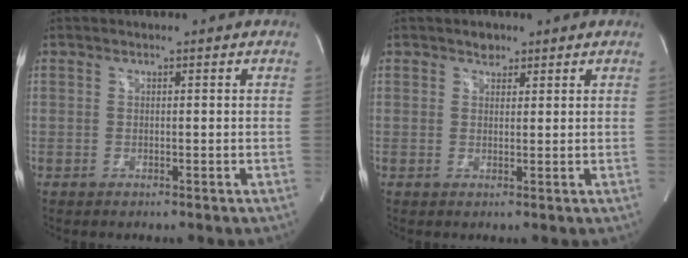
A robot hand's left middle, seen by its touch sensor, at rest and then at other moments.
{"total": 1.6, "force": [1.1, 1.1, 0.4], "torque": [-0.007, 0.000, 0.017]}